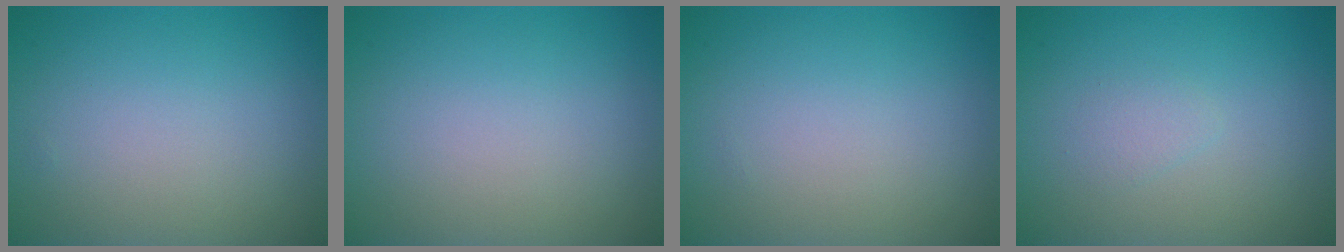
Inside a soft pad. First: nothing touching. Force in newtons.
{"total": 0.0}
{"total": 0.0}
{"total": 0.9, "press": 0.9, "slide": 0.1}